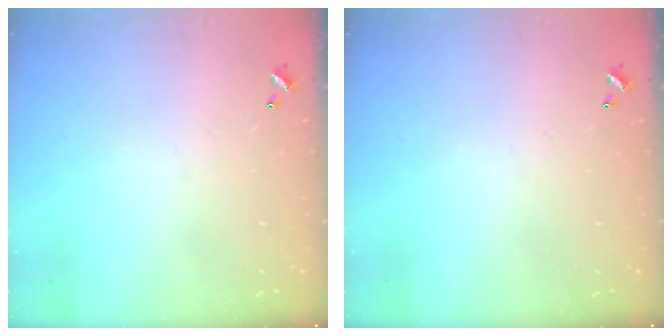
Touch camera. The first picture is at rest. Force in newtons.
{"total": 0.0}